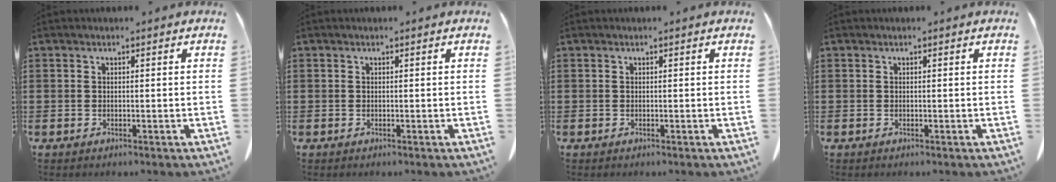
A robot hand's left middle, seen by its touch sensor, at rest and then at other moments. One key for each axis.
{"total": 0.0}
{"total": 0.0}
{"total": 0.0}